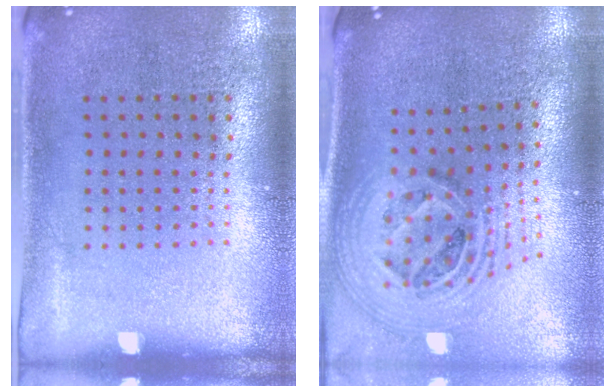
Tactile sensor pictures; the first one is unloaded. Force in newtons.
{"total": 2.7, "press": 1.9, "slide": 1.9}